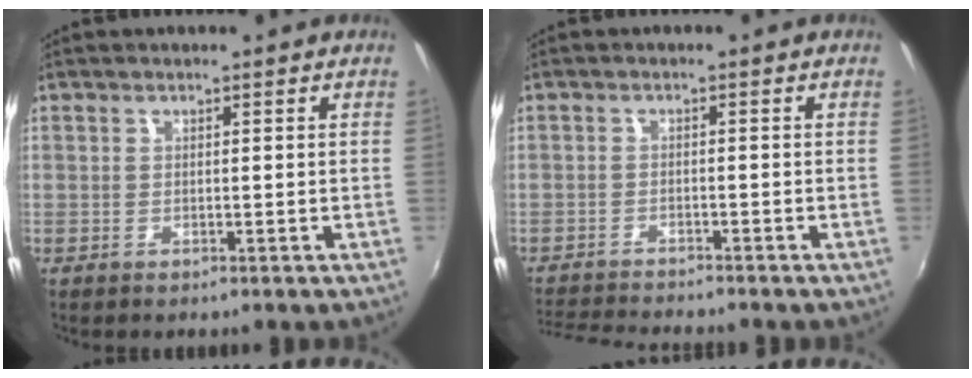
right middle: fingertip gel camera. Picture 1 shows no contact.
{"total": 7.1, "force": [-6.8, 0.4, 1.7], "torque": [-0.055, -0.014, -0.121]}